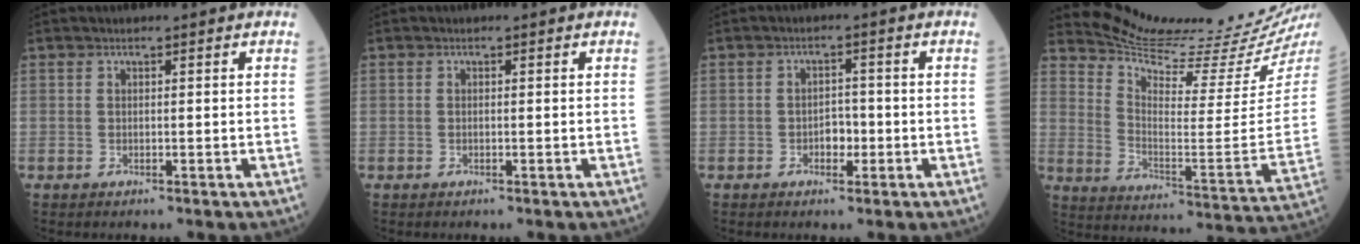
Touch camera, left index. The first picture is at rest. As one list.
[{"total": 0.0}, {"total": 2.7, "force": [-1.0, 1.6, 1.9], "torque": [-0.026, 0.007, -0.017]}, {"total": 21.7, "force": [20.8, -1.3, 6.2], "torque": [-0.119, -0.126, 0.291]}]